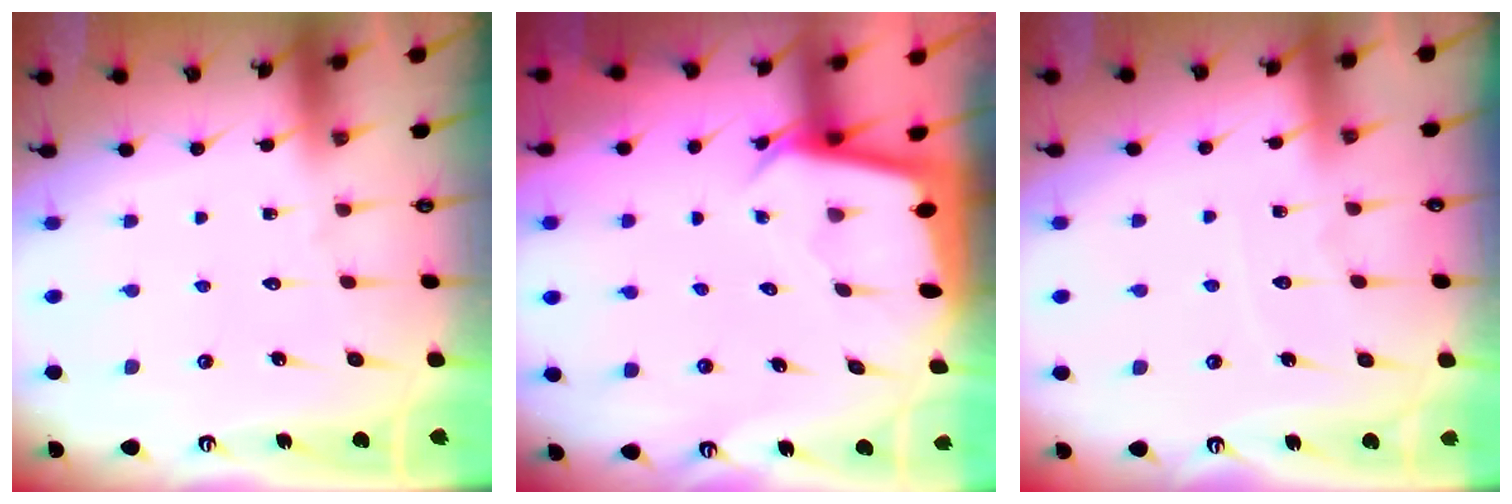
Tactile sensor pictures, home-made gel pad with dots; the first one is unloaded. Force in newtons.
{"total": 2.7, "press": 2.7, "slide": 0.0}
{"total": 4.0, "press": 4.0, "slide": 0.5}